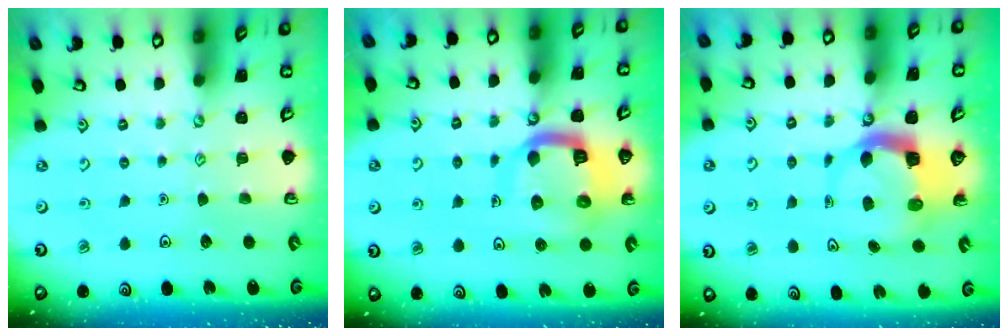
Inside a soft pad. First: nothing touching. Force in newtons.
{"total": 11.9, "press": 11.8, "slide": 1.2}
{"total": 5.0, "press": 4.9, "slide": 0.8}